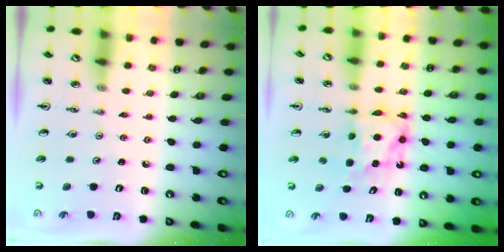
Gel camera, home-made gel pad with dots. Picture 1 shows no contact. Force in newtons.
{"total": 6.6, "press": 6.6, "slide": 0.6}